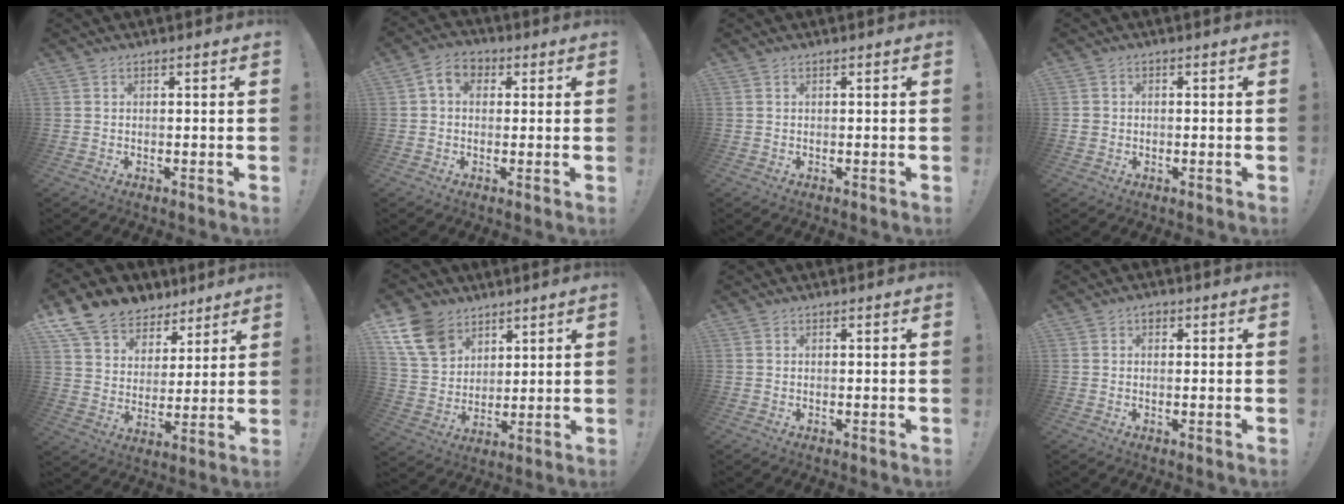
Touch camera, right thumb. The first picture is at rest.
{"total": 6.4, "force": [1.8, 4.7, 4.0], "torque": [-0.066, 0.006, 0.036]}
{"total": 0.0}
{"total": 2.0, "force": [-0.2, 1.9, 0.8], "torque": [-0.009, 0.006, -0.003]}
{"total": 12.1, "force": [8.8, 7.8, 2.9], "torque": [-0.051, -0.067, 0.169]}
{"total": 14.3, "force": [8.5, 10.0, 5.9], "torque": [-0.111, -0.037, 0.172]}
{"total": 0.0}
{"total": 1.5, "force": [0.4, 1.0, 1.0], "torque": [-0.005, -0.001, 0.002]}